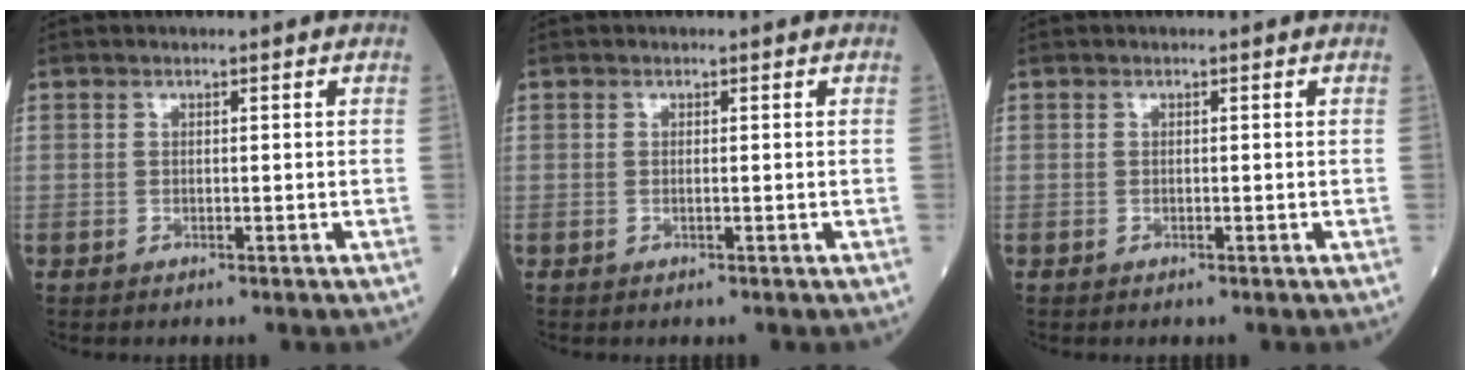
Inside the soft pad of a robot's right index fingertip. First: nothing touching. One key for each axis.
{"total": 0.0}
{"total": 0.0}